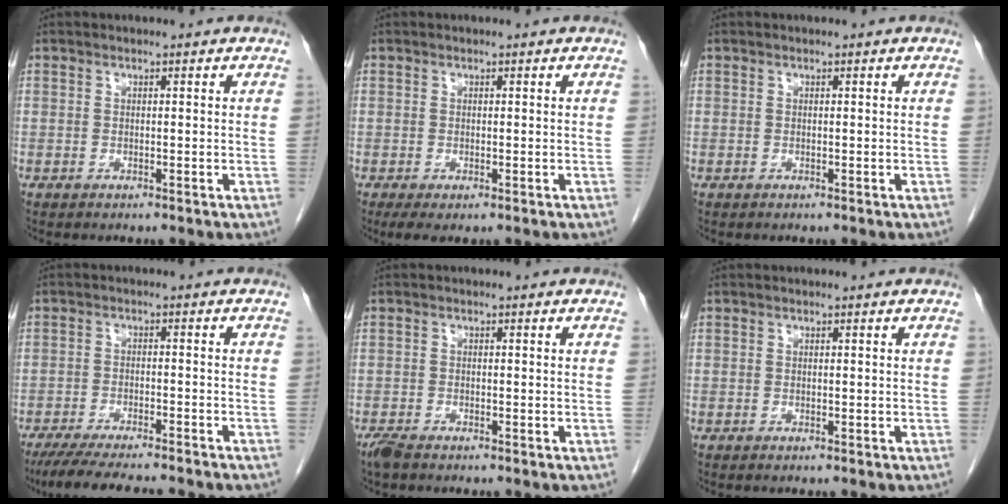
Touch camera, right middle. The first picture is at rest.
{"total": 2.1, "force": [-1.1, 0.6, 1.7], "torque": [-0.032, -0.008, -0.014]}
{"total": 0.0}
{"total": 13.9, "force": [-12.1, 1.4, 6.7], "torque": [-0.101, -0.023, -0.174]}
{"total": 2.0, "force": [-1.7, 0.5, 1.0], "torque": [-0.029, -0.007, -0.032]}
{"total": 0.0}